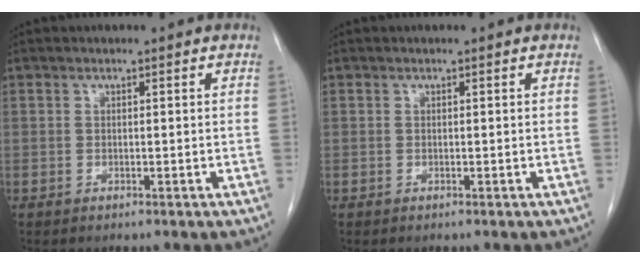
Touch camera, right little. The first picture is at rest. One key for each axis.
{"total": 0.0}